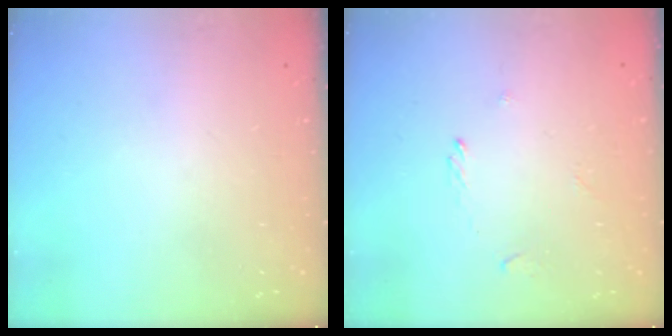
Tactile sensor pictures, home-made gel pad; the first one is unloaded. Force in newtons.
{"total": 1.1, "press": 0.9, "slide": 0.5}